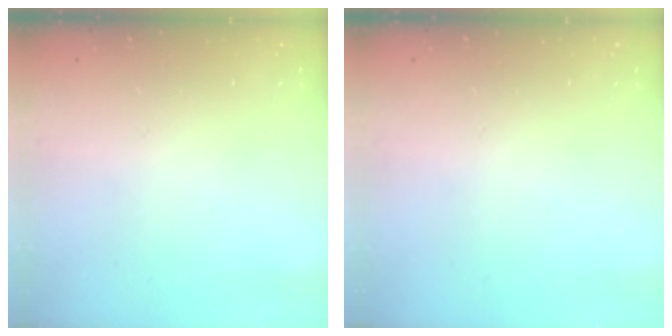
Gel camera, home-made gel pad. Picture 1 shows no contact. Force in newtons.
{"total": 0.0}